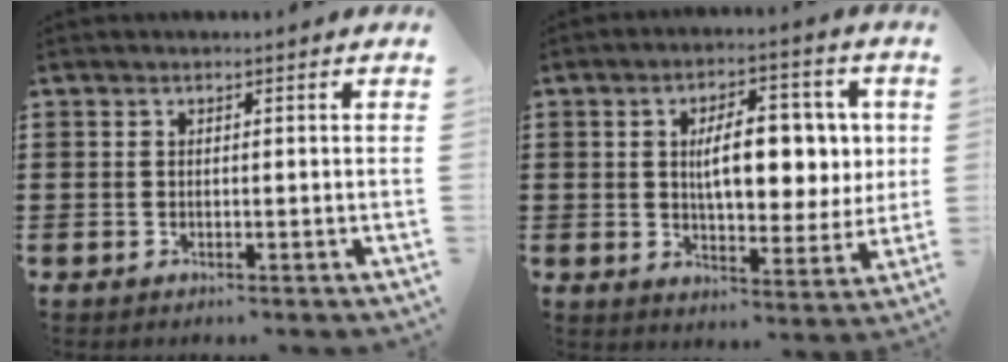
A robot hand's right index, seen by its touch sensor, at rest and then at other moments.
{"total": 10.3, "force": [1.6, 4.6, 9.1], "torque": [-0.143, 0.003, 0.022]}